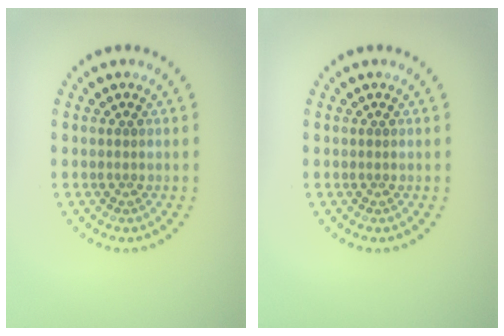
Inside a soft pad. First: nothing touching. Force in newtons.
{"total": 0.0}